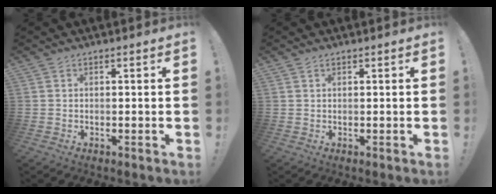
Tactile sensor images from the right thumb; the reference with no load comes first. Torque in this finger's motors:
{"motor_torque": [0.10, -0.20, -0.08, -0.06, -0.04]}